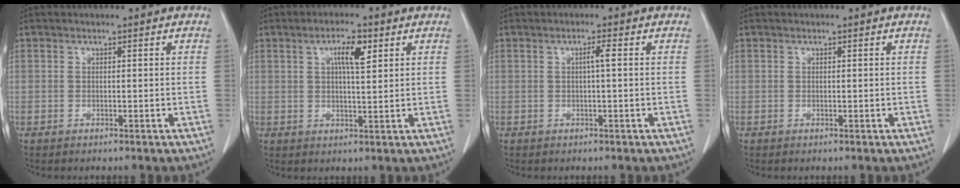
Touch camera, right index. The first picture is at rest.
{"total": 4.9, "force": [2.0, 1.0, 4.3], "torque": [-0.078, 0.002, 0.034]}
{"total": 1.5, "force": [0.1, -0.1, 1.5], "torque": [-0.027, 0.003, 0.001]}
{"total": 0.0}